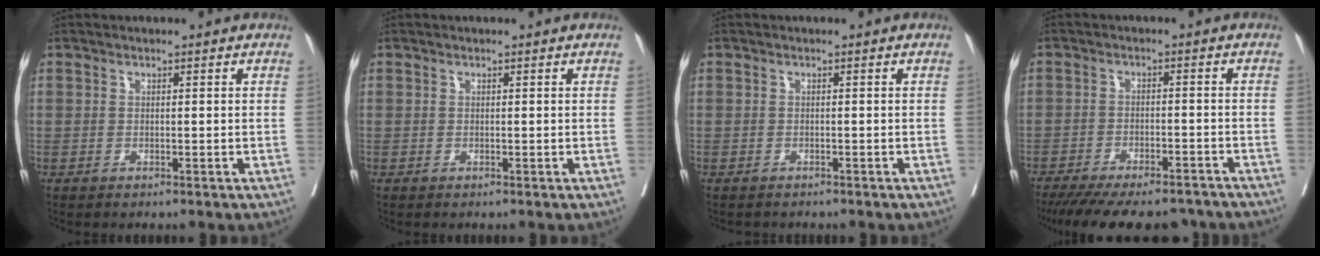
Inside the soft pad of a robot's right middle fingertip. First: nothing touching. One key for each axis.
{"total": 0.0}
{"total": 1.5, "fx": -1.4, "fy": 0.5, "fz": 0.3, "tx": -0.010, "ty": -0.002, "tz": -0.019}
{"total": 17.6, "fx": -15.2, "fy": 4.8, "fz": 7.4, "tx": -0.147, "ty": -0.021, "tz": -0.207}